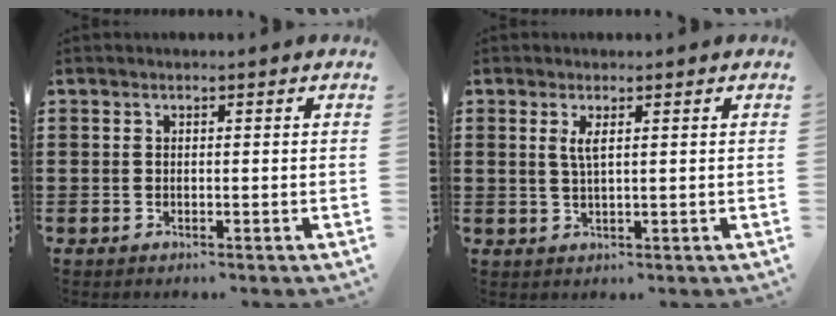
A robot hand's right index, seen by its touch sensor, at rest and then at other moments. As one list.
[{"total": 2.3, "force": [0.8, 0.4, 2.1], "torque": [-0.045, 0.001, 0.013]}]